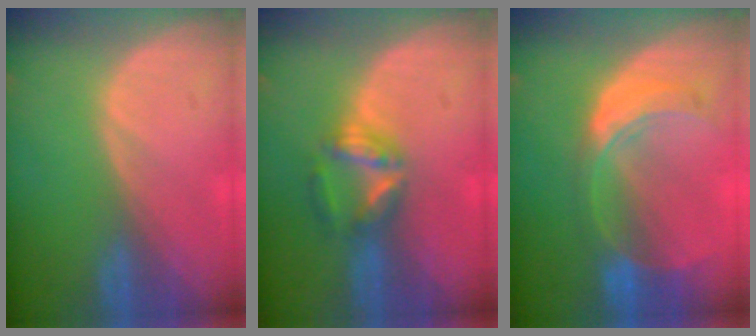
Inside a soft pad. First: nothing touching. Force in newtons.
{"total": 5.7, "press": 5.4, "slide": 2.0}
{"total": 7.6, "press": 6.7, "slide": 3.6}